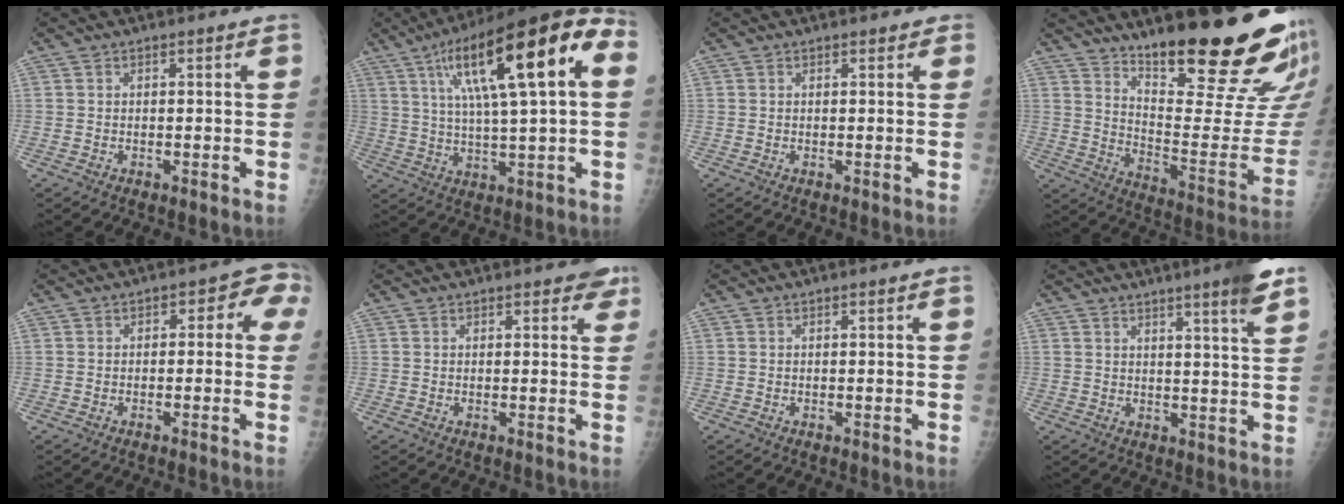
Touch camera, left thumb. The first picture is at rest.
{"total": 23.2, "force": [6.6, 6.0, 21.5], "torque": [-0.334, 0.027, 0.096]}
{"total": 0.9, "force": [0.4, 0.6, 0.5], "torque": [0.007, 0.001, -0.002]}
{"total": 25.3, "force": [18.0, 4.6, 17.1], "torque": [-0.223, -0.134, 0.268]}
{"total": 5.2, "force": [0.2, 3.1, 4.2], "torque": [-0.013, 0.027, -0.011]}
{"total": 2.7, "force": [1.8, 1.6, 1.4], "torque": [0.011, -0.004, 0.014]}
{"total": 0.0}
{"total": 8.1, "force": [5.4, 0.1, 6.1], "torque": [-0.075, -0.025, 0.066]}